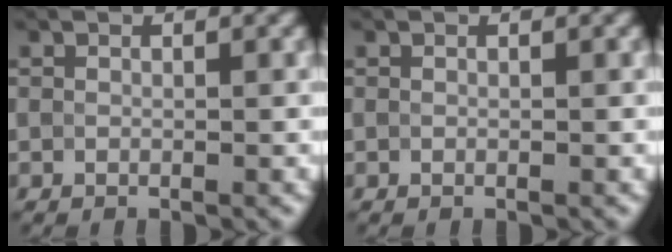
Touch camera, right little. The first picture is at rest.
{"total": 0.0}